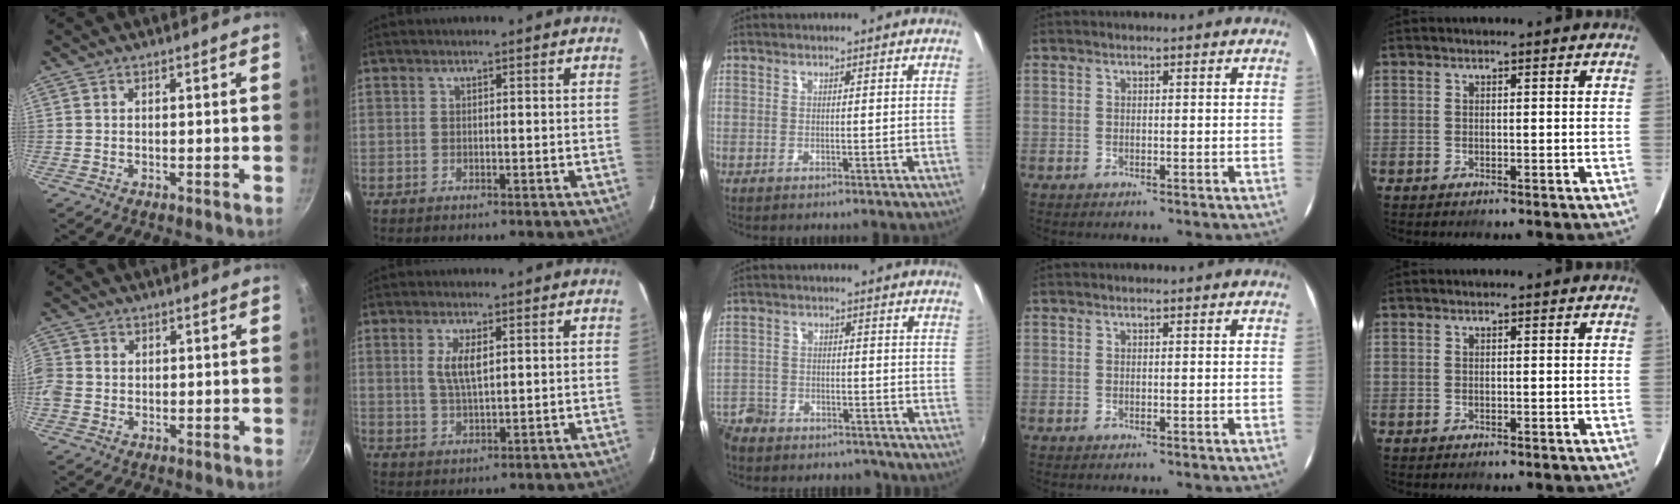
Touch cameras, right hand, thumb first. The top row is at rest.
{"thumb": {"total": 5.2, "force": [-0.1, 4.5, 2.5], "torque": [-0.052, 0.008, -0.011]}, "index": {"total": 4.9, "force": [1.4, 1.7, 4.4], "torque": [-0.085, -0.001, 0.029]}, "middle": {"total": 12.7, "force": [-9.6, 7.6, 3.3], "torque": [-0.110, 0.016, -0.152]}}